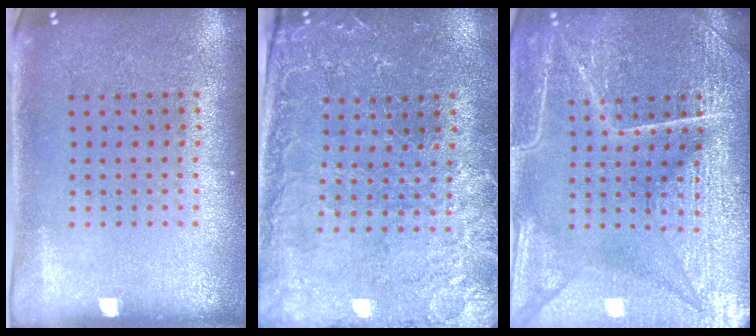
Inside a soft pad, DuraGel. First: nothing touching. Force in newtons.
{"total": 0.7, "press": 0.6, "slide": 0.4}
{"total": 6.9, "press": 6.8, "slide": 0.8}